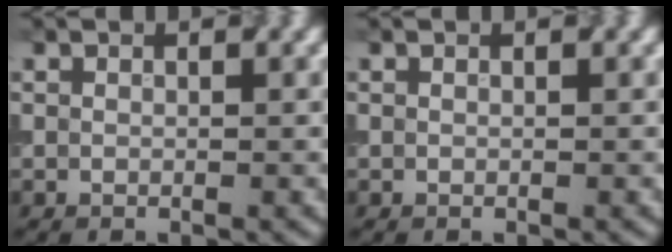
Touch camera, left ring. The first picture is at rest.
{"total": 0.0}